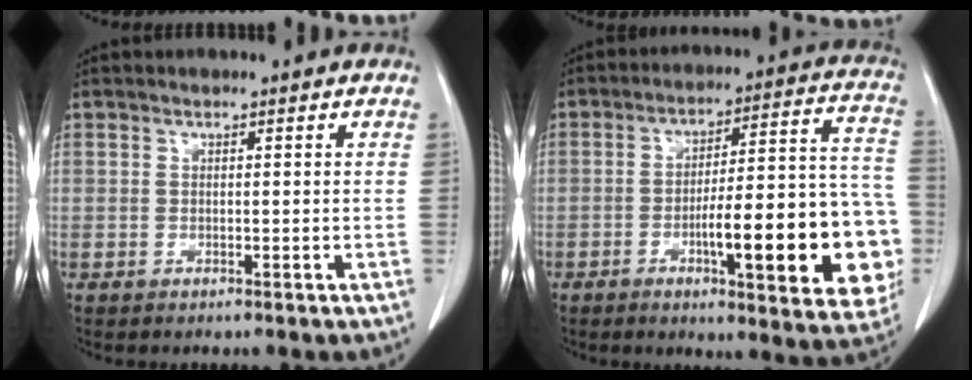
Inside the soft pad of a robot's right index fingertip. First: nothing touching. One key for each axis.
{"total": 21.1, "fx": -5.7, "fy": 4.2, "fz": 19.8, "tx": -0.193, "ty": 0.029, "tz": -0.063}